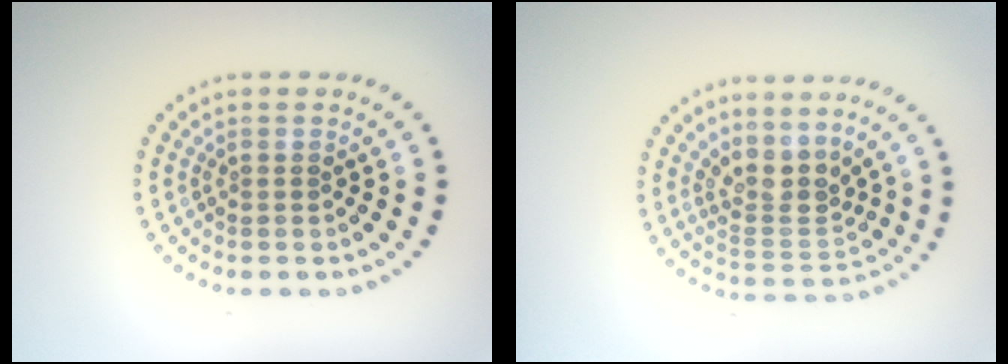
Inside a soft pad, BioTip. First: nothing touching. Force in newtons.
{"total": 3.3, "press": 2.5, "slide": 2.2}